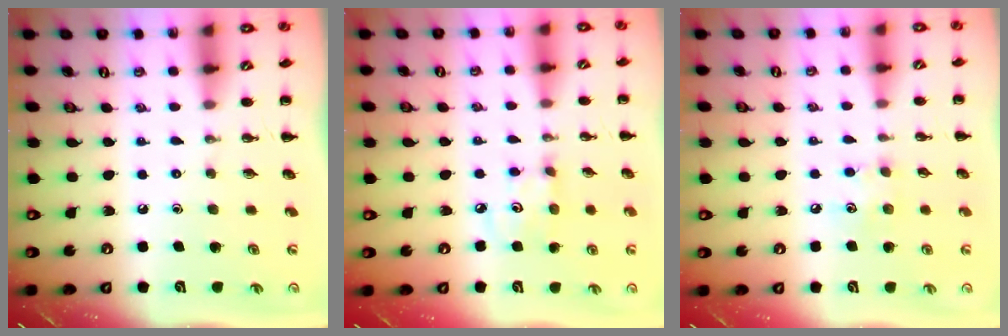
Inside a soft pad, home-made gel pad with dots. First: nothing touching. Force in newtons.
{"total": 4.2, "press": 4.1, "slide": 1.0}
{"total": 6.4, "press": 6.3, "slide": 1.4}